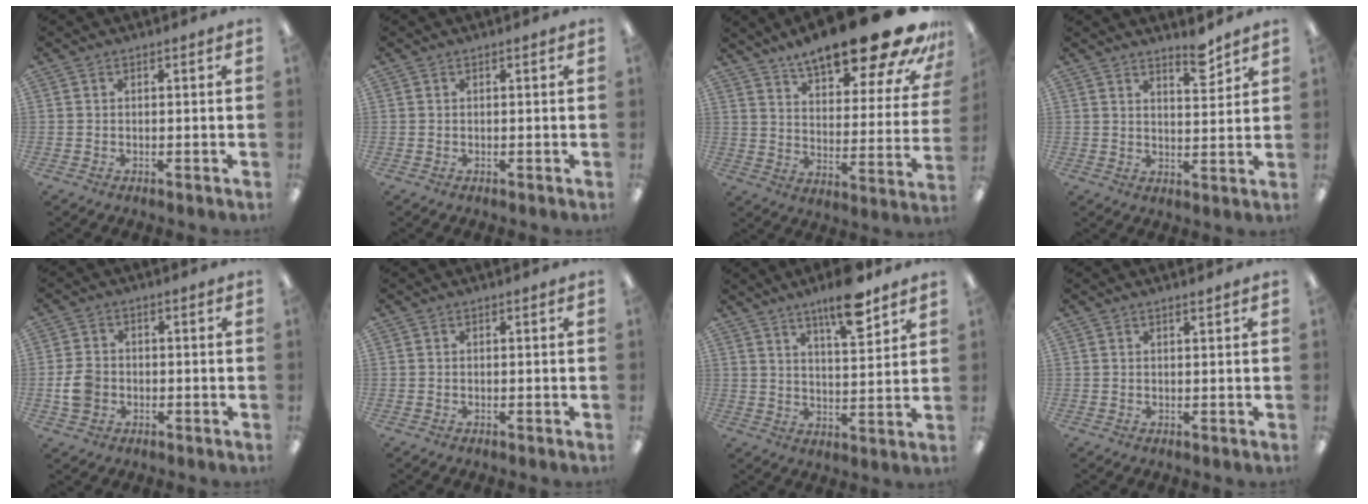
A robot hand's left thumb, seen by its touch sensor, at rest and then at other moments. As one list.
[{"total": 0.0}, {"total": 21.8, "force": [16.8, 5.6, 12.7], "torque": [-0.185, -0.115, 0.272]}, {"total": 6.2, "force": [5.1, 1.7, 3.1], "torque": [-0.025, -0.039, 0.082]}, {"total": 5.5, "force": [-1.1, 4.4, 3.1], "torque": [-0.065, 0.007, -0.020]}, {"total": 0.0}, {"total": 11.3, "force": [8.1, 2.8, 7.3], "torque": [-0.102, -0.047, 0.134]}, {"total": 1.0, "force": [0.9, 0.1, 0.4], "torque": [-0.009, 0.000, 0.016]}]